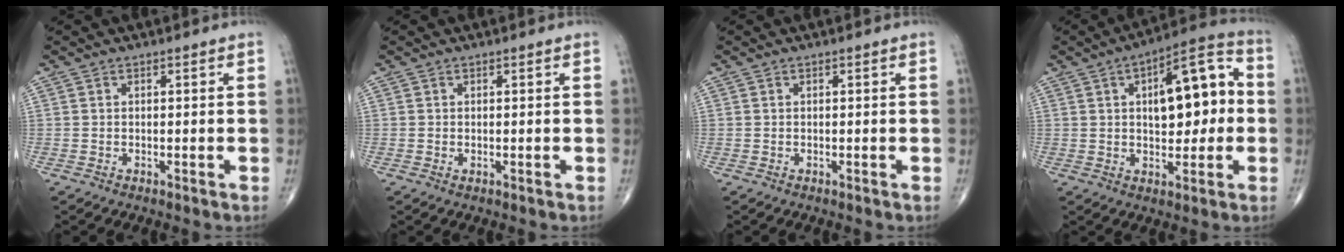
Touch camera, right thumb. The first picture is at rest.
{"total": 0.0}
{"total": 0.0}
{"total": 15.2, "force": [1.9, 7.1, 13.3], "torque": [-0.161, 0.029, 0.024]}